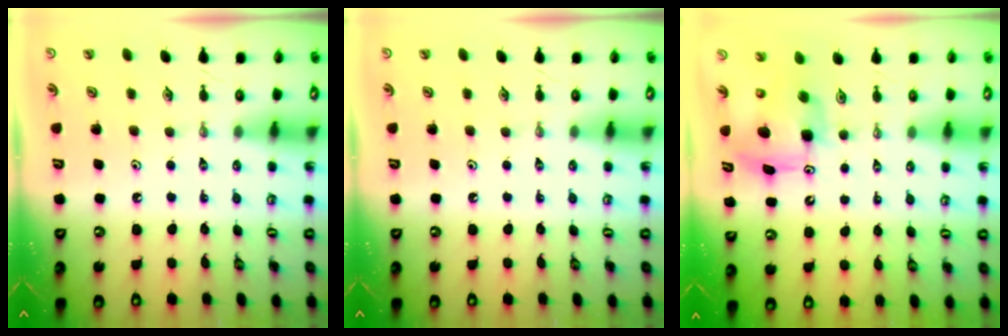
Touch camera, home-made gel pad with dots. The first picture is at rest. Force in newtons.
{"total": 0.0}
{"total": 8.1, "press": 8.0, "slide": 0.6}